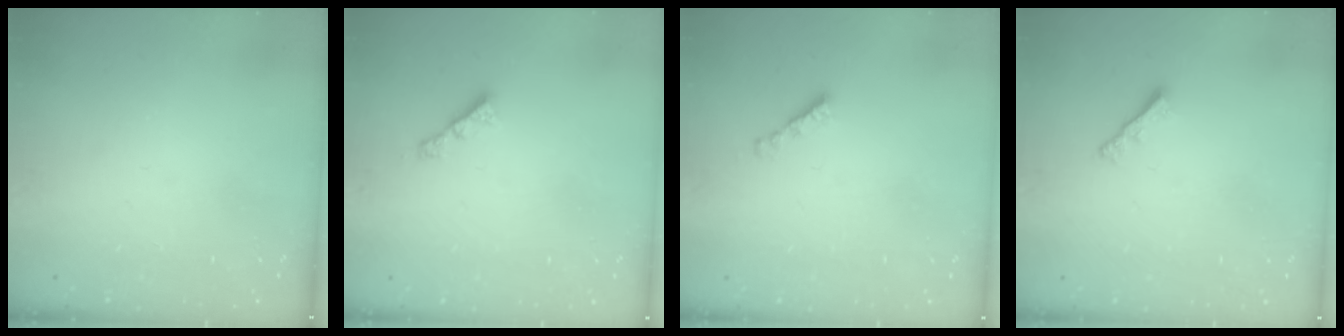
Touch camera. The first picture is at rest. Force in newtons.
{"total": 2.4, "press": 2.4, "slide": 0.3}
{"total": 2.3, "press": 2.3, "slide": 0.2}
{"total": 2.2, "press": 2.1, "slide": 0.6}